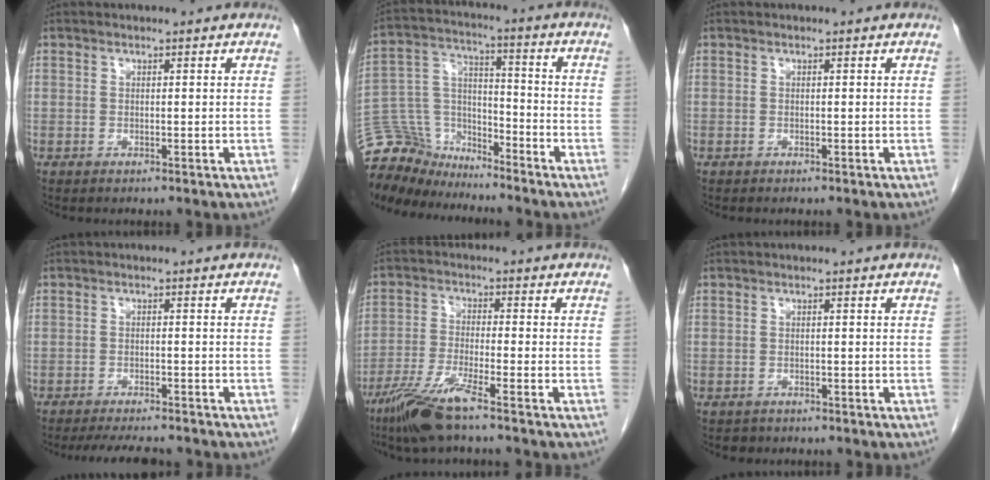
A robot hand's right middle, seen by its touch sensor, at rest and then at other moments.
{"total": 12.3, "force": [-11.5, 4.4, 0.8], "torque": [-0.025, 0.044, -0.217]}
{"total": 0.0}
{"total": 7.3, "force": [-6.6, 1.3, 2.8], "torque": [-0.040, -0.012, -0.095]}
{"total": 7.9, "force": [-5.6, -0.3, 5.5], "torque": [-0.117, -0.027, -0.112]}
{"total": 1.3, "force": [-1.0, 0.7, -0.1], "torque": [-0.009, 0.000, -0.017]}